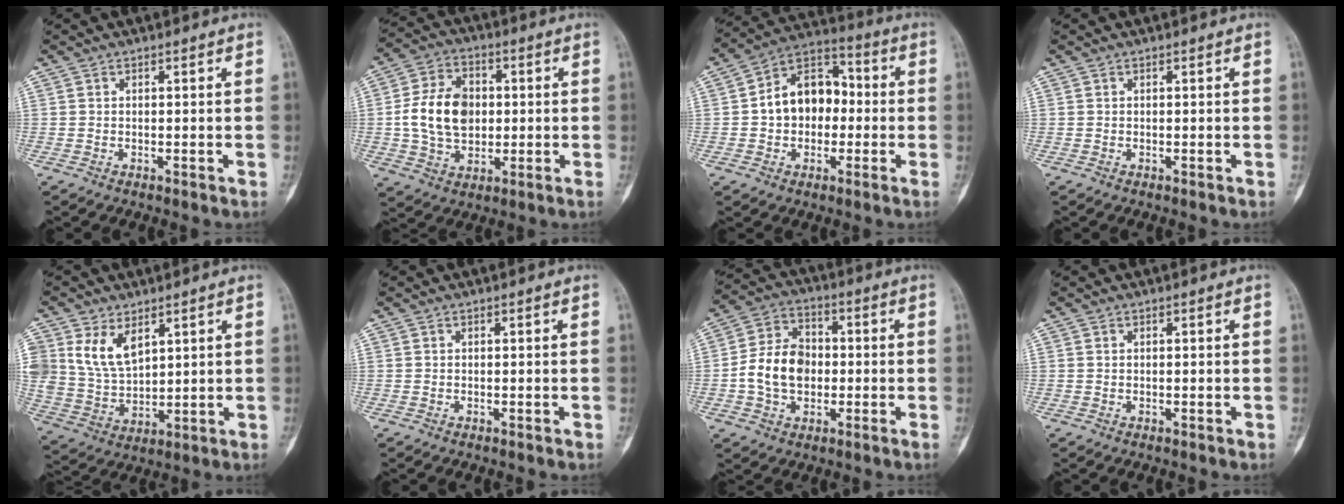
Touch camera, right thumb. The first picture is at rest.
{"total": 13.0, "force": [0.4, 9.2, 9.2], "torque": [-0.150, 0.011, 0.007]}
{"total": 12.8, "force": [-0.3, 9.2, 8.9], "torque": [-0.113, 0.041, -0.017]}
{"total": 0.0}
{"total": 9.5, "force": [4.5, 6.0, 5.9], "torque": [-0.096, -0.020, 0.103]}
{"total": 0.0}
{"total": 11.2, "force": [-1.2, 8.0, 7.7], "torque": [-0.126, 0.026, -0.028]}
{"total": 0.0}